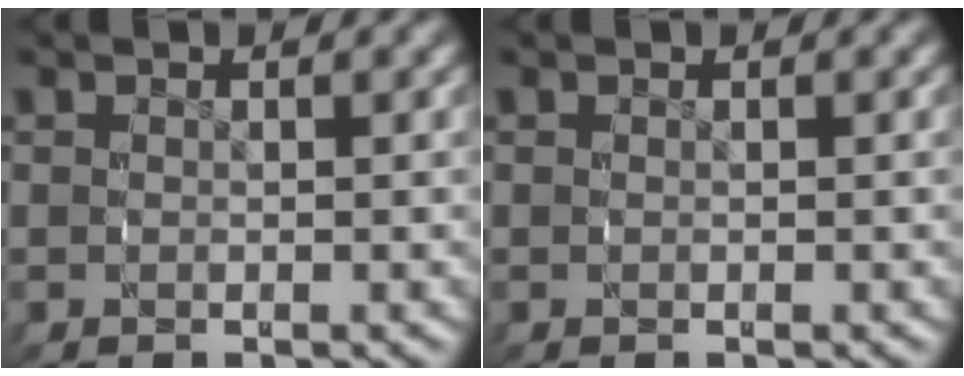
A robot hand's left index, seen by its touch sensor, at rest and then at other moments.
{"total": 0.0}